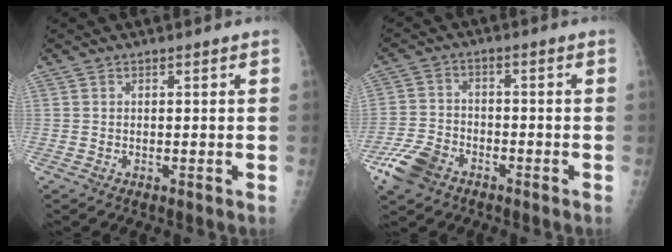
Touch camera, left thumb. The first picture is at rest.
{"total": 8.0, "force": [-4.7, 5.1, 3.9], "torque": [-0.084, 0.017, -0.091]}